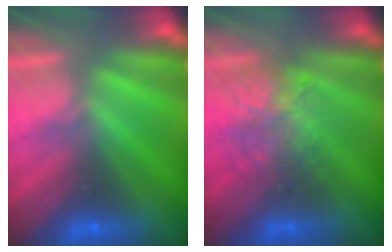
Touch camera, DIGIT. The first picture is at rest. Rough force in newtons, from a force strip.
{"total": 2.3}